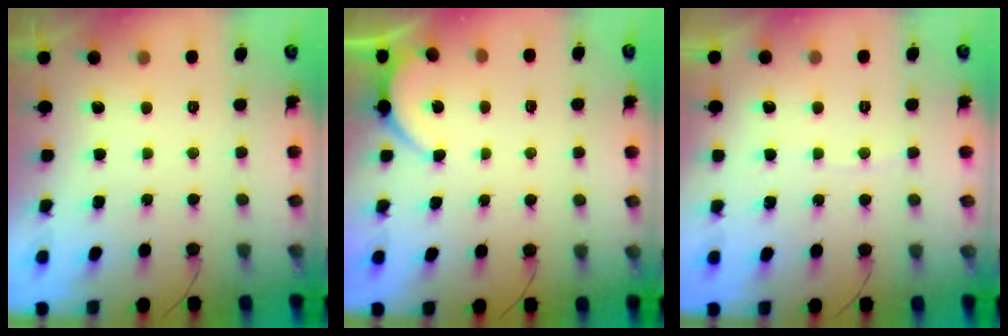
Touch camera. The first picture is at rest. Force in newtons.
{"total": 2.8, "press": 2.8, "slide": 0.3}
{"total": 2.6, "press": 2.6, "slide": 0.4}